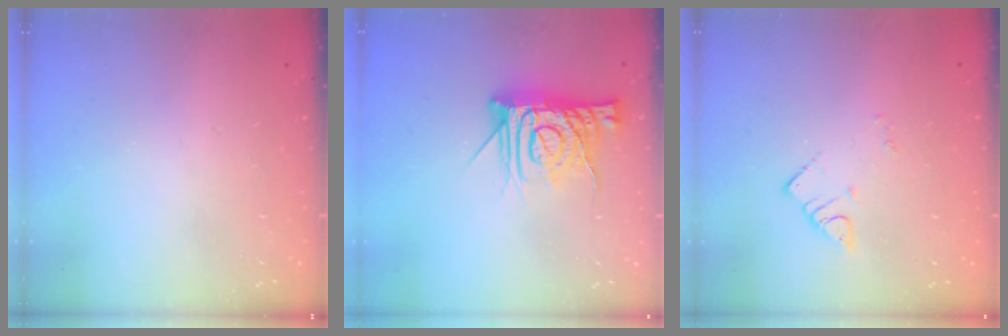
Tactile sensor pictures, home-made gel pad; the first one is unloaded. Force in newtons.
{"total": 14.3, "press": 14.3, "slide": 1.0}
{"total": 2.7, "press": 2.7, "slide": 0.4}